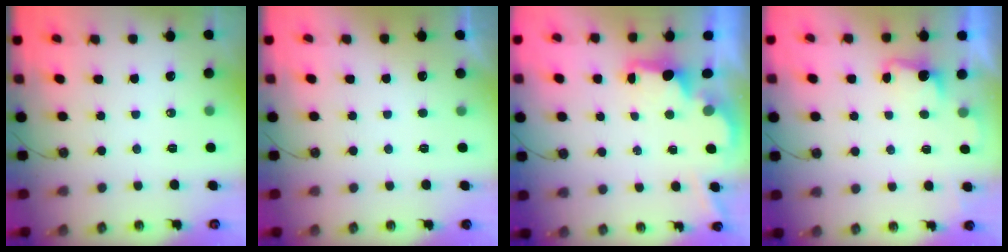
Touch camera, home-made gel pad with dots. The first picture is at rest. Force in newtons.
{"total": 0.7, "press": 0.4, "slide": 0.6}
{"total": 1.9, "press": 1.8, "slide": 0.6}
{"total": 2.2, "press": 2.0, "slide": 0.9}